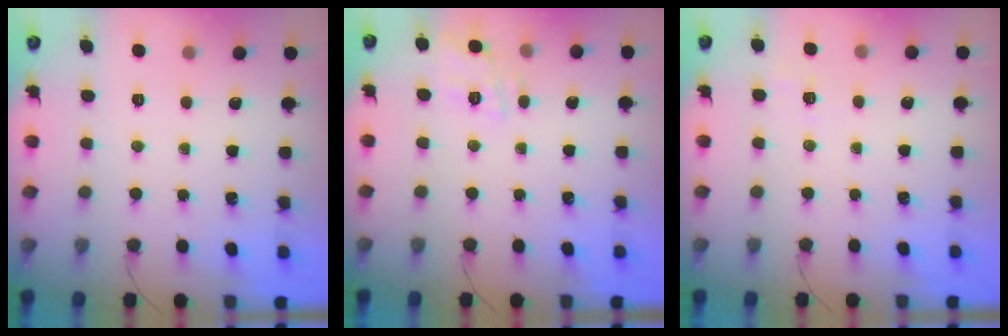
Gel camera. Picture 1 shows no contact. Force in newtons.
{"total": 12.8, "press": 12.8, "slide": 0.6}
{"total": 3.5, "press": 3.0, "slide": 1.8}